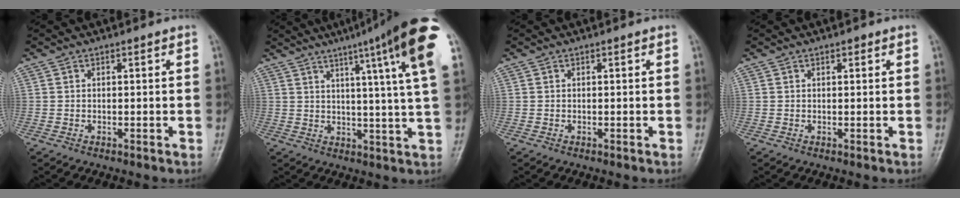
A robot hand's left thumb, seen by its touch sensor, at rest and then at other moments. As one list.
[{"total": 19.1, "force": [10.1, 0.7, 16.2], "torque": [-0.216, -0.029, 0.115]}, {"total": 0.0}, {"total": 0.9, "force": [0.5, 0.4, 0.6], "torque": [-0.005, -0.001, 0.005]}]